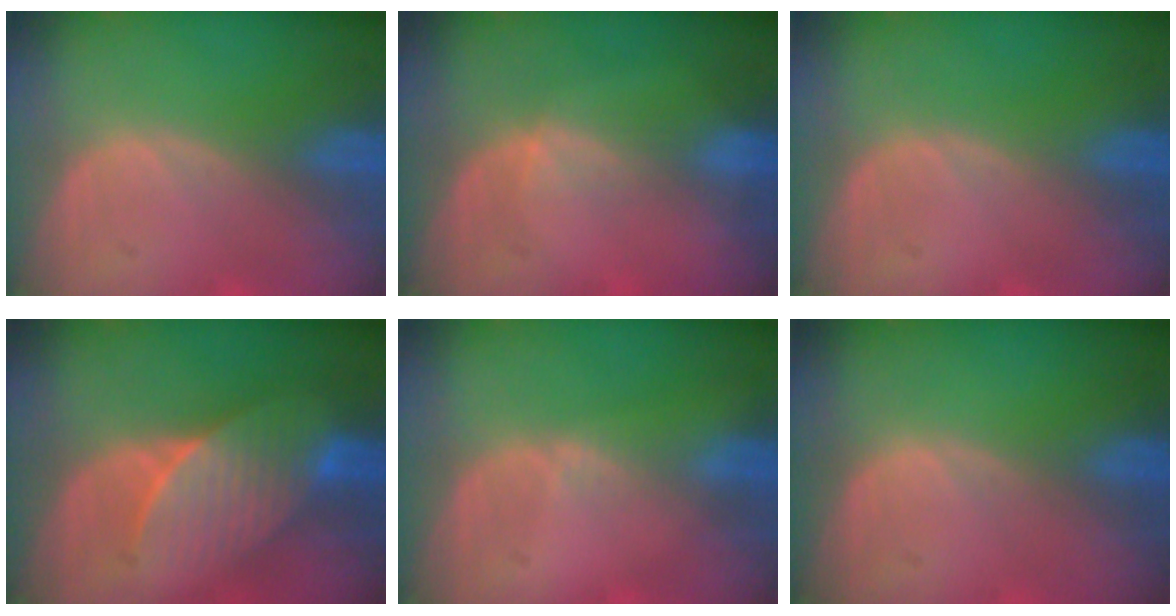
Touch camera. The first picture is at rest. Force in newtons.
{"total": 2.1, "press": 1.7, "slide": 1.2}
{"total": 0.0}
{"total": 7.2, "press": 7.0, "slide": 1.3}
{"total": 0.5, "press": 0.5, "slide": 0.2}
{"total": 0.0}